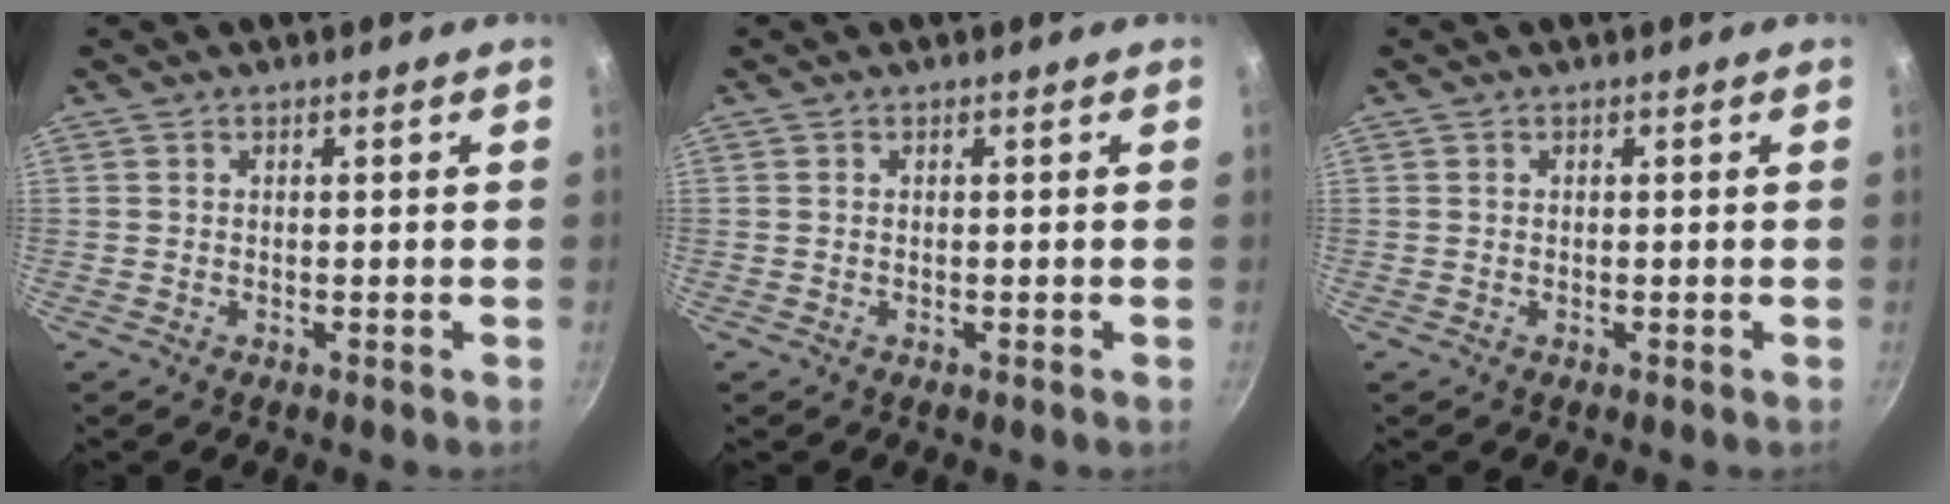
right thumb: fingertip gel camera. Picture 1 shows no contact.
{"total": 0.0}
{"total": 0.0}